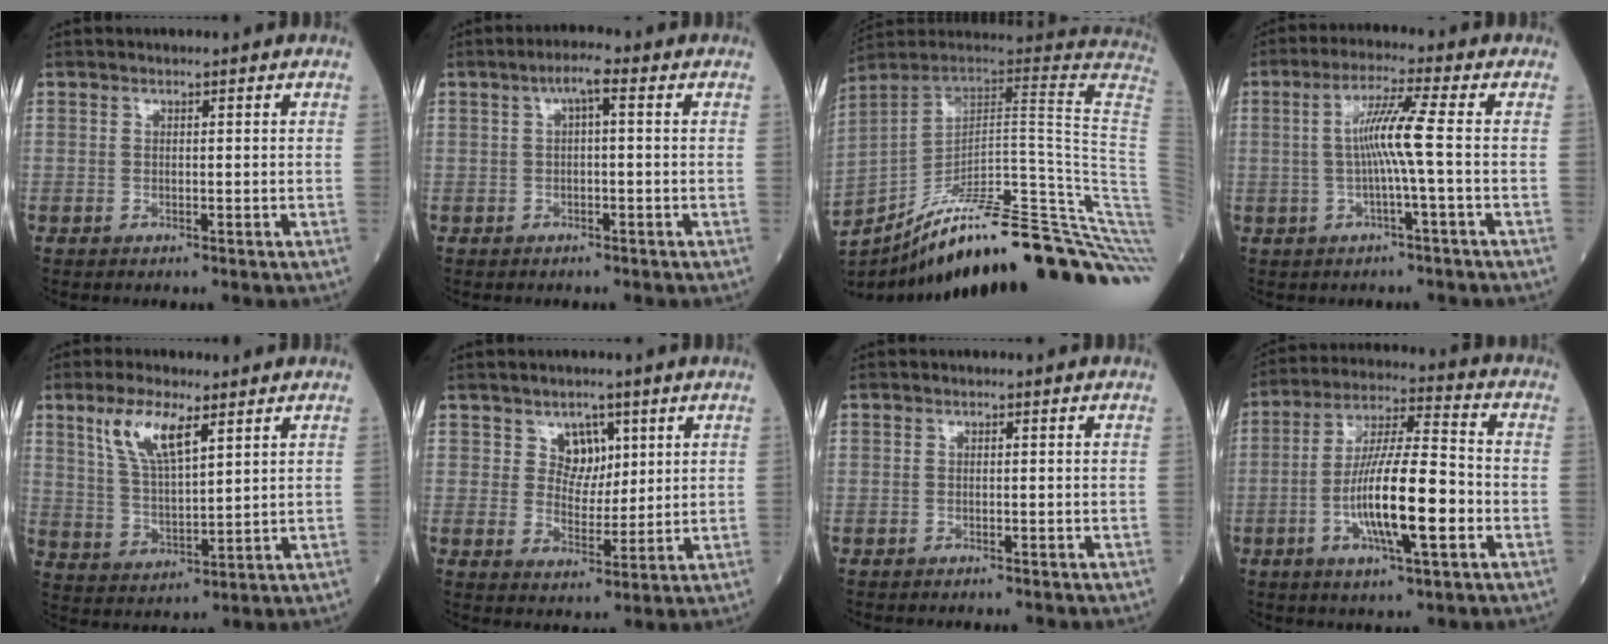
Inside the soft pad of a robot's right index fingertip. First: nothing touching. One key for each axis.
{"total": 3.7, "fx": 1.0, "fy": 1.2, "fz": 3.4, "tx": -0.074, "ty": 0.018, "tz": 0.017}
{"total": 38.6, "fx": -28.2, "fy": 1.8, "fz": 26.2, "tx": -0.261, "ty": -0.039, "tz": -0.394}
{"total": 7.1, "fx": -0.5, "fy": -0.6, "fz": 7.0, "tx": -0.139, "ty": 0.009, "tz": -0.007}
{"total": 9.2, "fx": 4.8, "fy": 2.7, "fz": 7.4, "tx": -0.160, "ty": 0.008, "tz": 0.102}
{"total": 5.2, "fx": 2.4, "fy": 3.9, "fz": 2.4, "tx": -0.042, "ty": 0.008, "tz": 0.048}
{"total": 3.0, "fx": -2.3, "fy": 1.2, "fz": 1.4, "tx": -0.034, "ty": -0.007, "tz": -0.024}
{"total": 15.2, "fx": -4.0, "fy": 2.7, "fz": 14.4, "tx": -0.273, "ty": 0.001, "tz": -0.068}